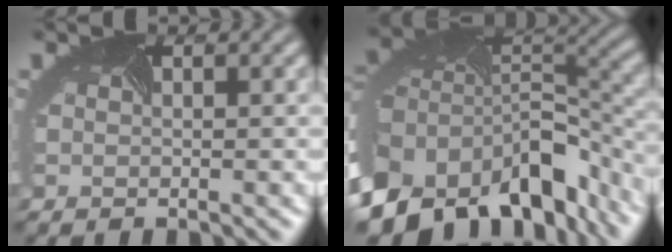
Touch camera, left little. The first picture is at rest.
{"total": 17.2, "force": [-9.1, 9.1, 11.4], "torque": [-0.229, -0.048, -0.118]}